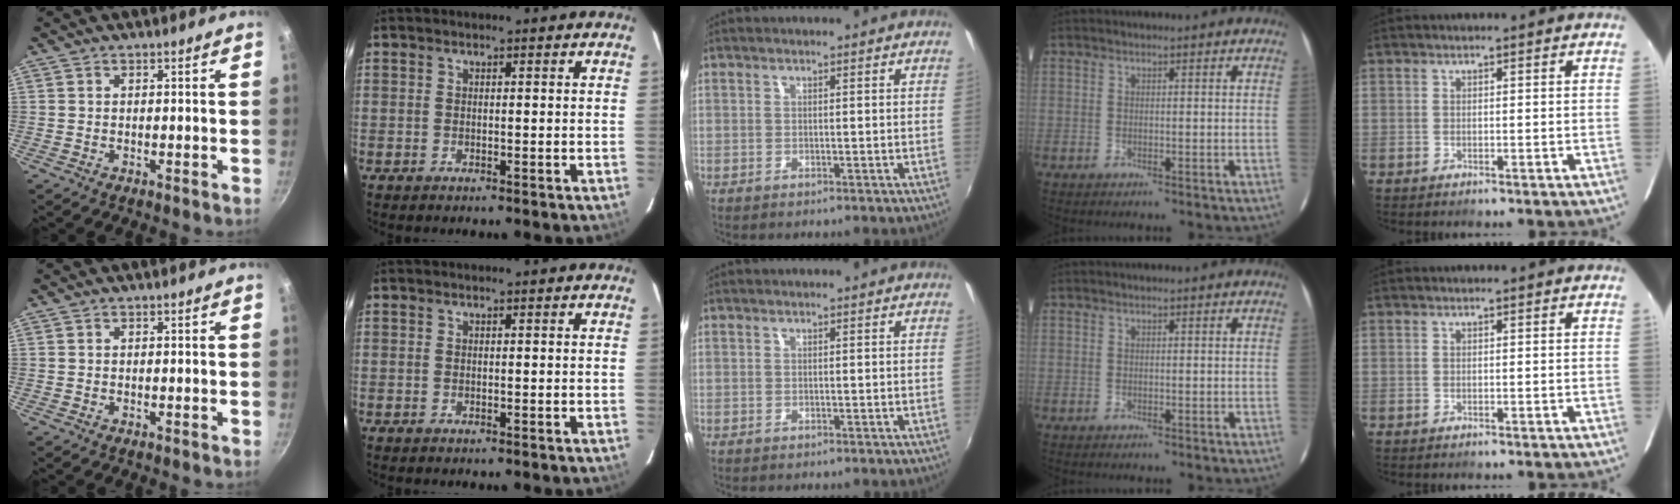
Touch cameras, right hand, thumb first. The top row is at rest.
{}